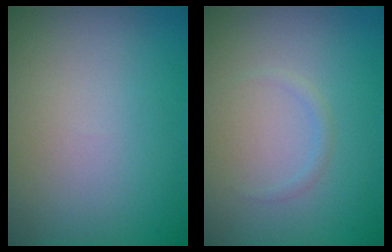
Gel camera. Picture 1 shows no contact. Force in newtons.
{"total": 0.7, "press": 0.7, "slide": 0.1}